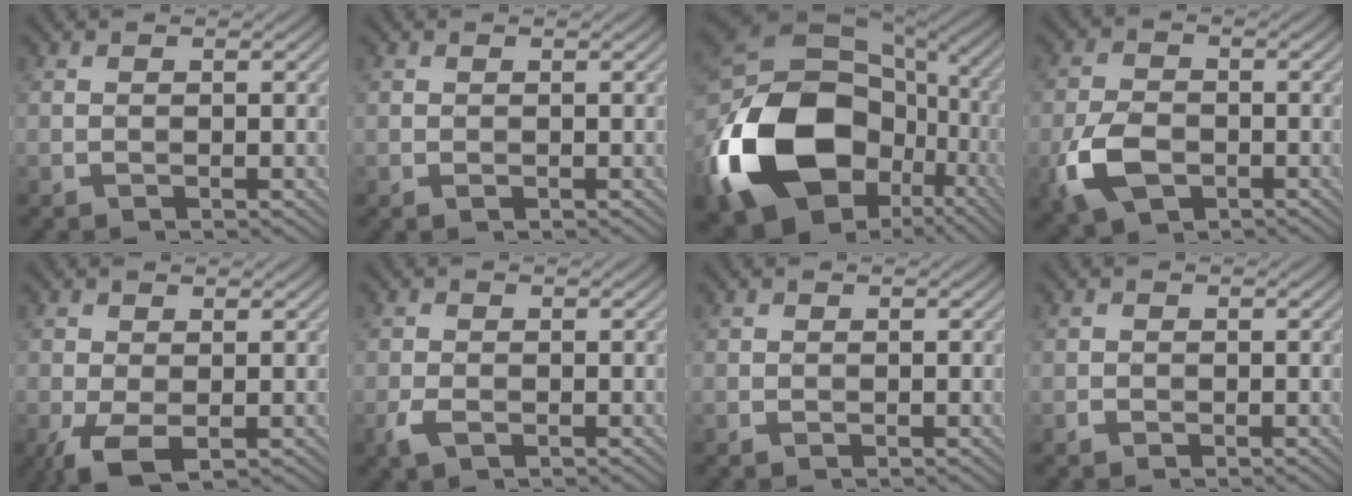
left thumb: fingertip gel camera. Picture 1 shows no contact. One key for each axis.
{"total": 0.7, "fx": 0.3, "fy": 0.6, "fz": 0.2, "tx": -0.002, "ty": 0.001, "tz": 0.005}
{"total": 20.1, "fx": -5.4, "fy": 14.7, "fz": 12.6, "tx": -0.298, "ty": -0.009, "tz": -0.107}
{"total": 7.2, "fx": -2.9, "fy": 4.9, "fz": 4.5, "tx": -0.111, "ty": -0.009, "tz": -0.063}
{"total": 4.9, "fx": -1.3, "fy": 2.9, "fz": 3.7, "tx": -0.093, "ty": 0.001, "tz": -0.032}
{"total": 2.8, "fx": -1.1, "fy": 1.9, "fz": 1.7, "tx": -0.047, "ty": -0.003, "tz": -0.027}
{"total": 0.6, "fx": 0.3, "fy": 0.5, "fz": 0.0, "tx": 0.000, "ty": 0.002, "tz": 0.006}
{"total": 1.2, "fx": -0.2, "fy": 1.1, "fz": 0.0, "tx": -0.001, "ty": -0.001, "tz": -0.010}